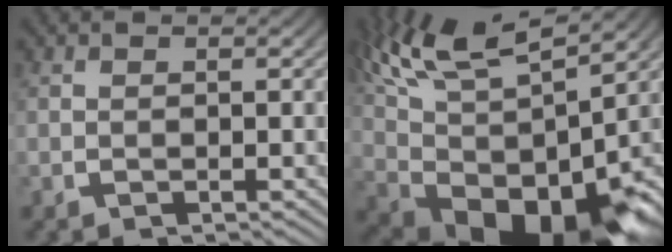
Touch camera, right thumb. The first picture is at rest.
{"total": 15.5, "force": [0.2, 8.5, 13.0], "torque": [-0.237, -0.039, 0.027]}